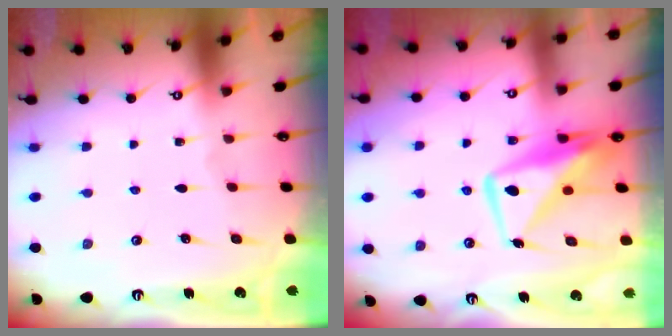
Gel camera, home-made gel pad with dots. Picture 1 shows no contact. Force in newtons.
{"total": 11.3, "press": 11.2, "slide": 1.3}